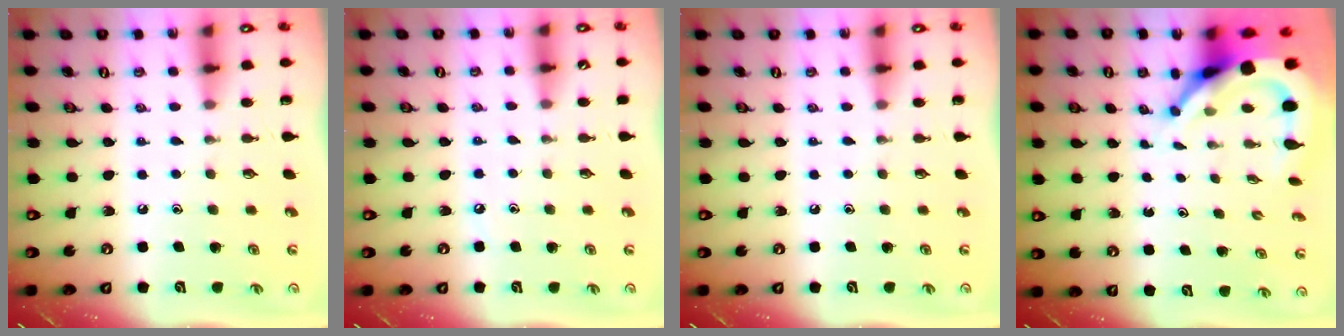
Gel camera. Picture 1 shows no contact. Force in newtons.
{"total": 2.5, "press": 2.4, "slide": 0.4}
{"total": 0.0}
{"total": 9.1, "press": 9.0, "slide": 1.2}